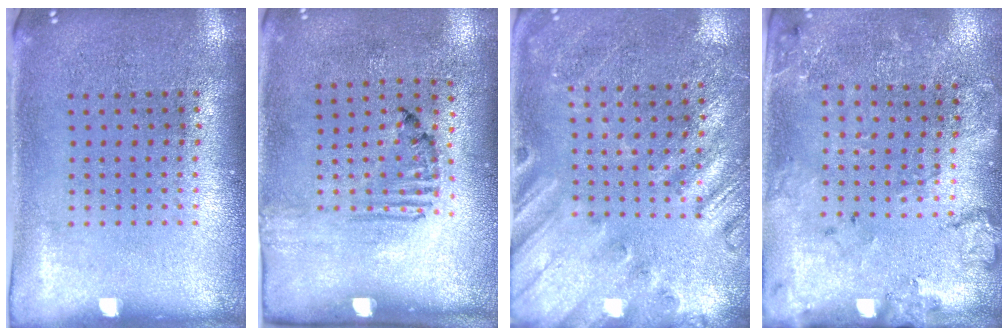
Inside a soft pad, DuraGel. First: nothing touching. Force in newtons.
{"total": 1.7, "press": 1.1, "slide": 1.3}
{"total": 2.2, "press": 2.1, "slide": 0.8}
{"total": 1.8, "press": 1.7, "slide": 0.7}